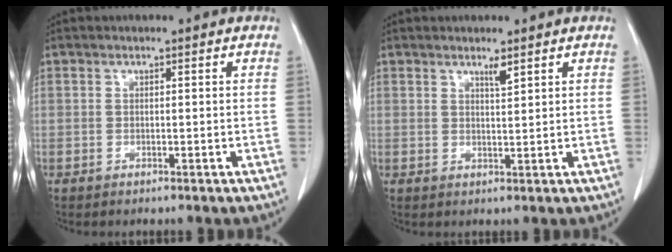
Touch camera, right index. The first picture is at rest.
{"total": 1.8, "force": [1.3, 0.0, 1.2], "torque": [-0.024, -0.004, 0.023]}